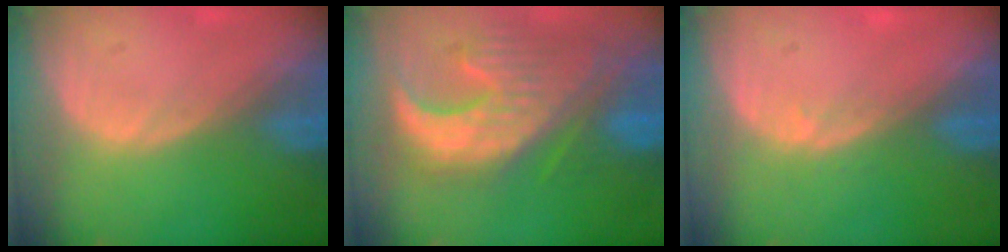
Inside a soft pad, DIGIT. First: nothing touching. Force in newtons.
{"total": 12.6, "press": 11.2, "slide": 5.8}
{"total": 0.8, "press": 0.6, "slide": 0.6}